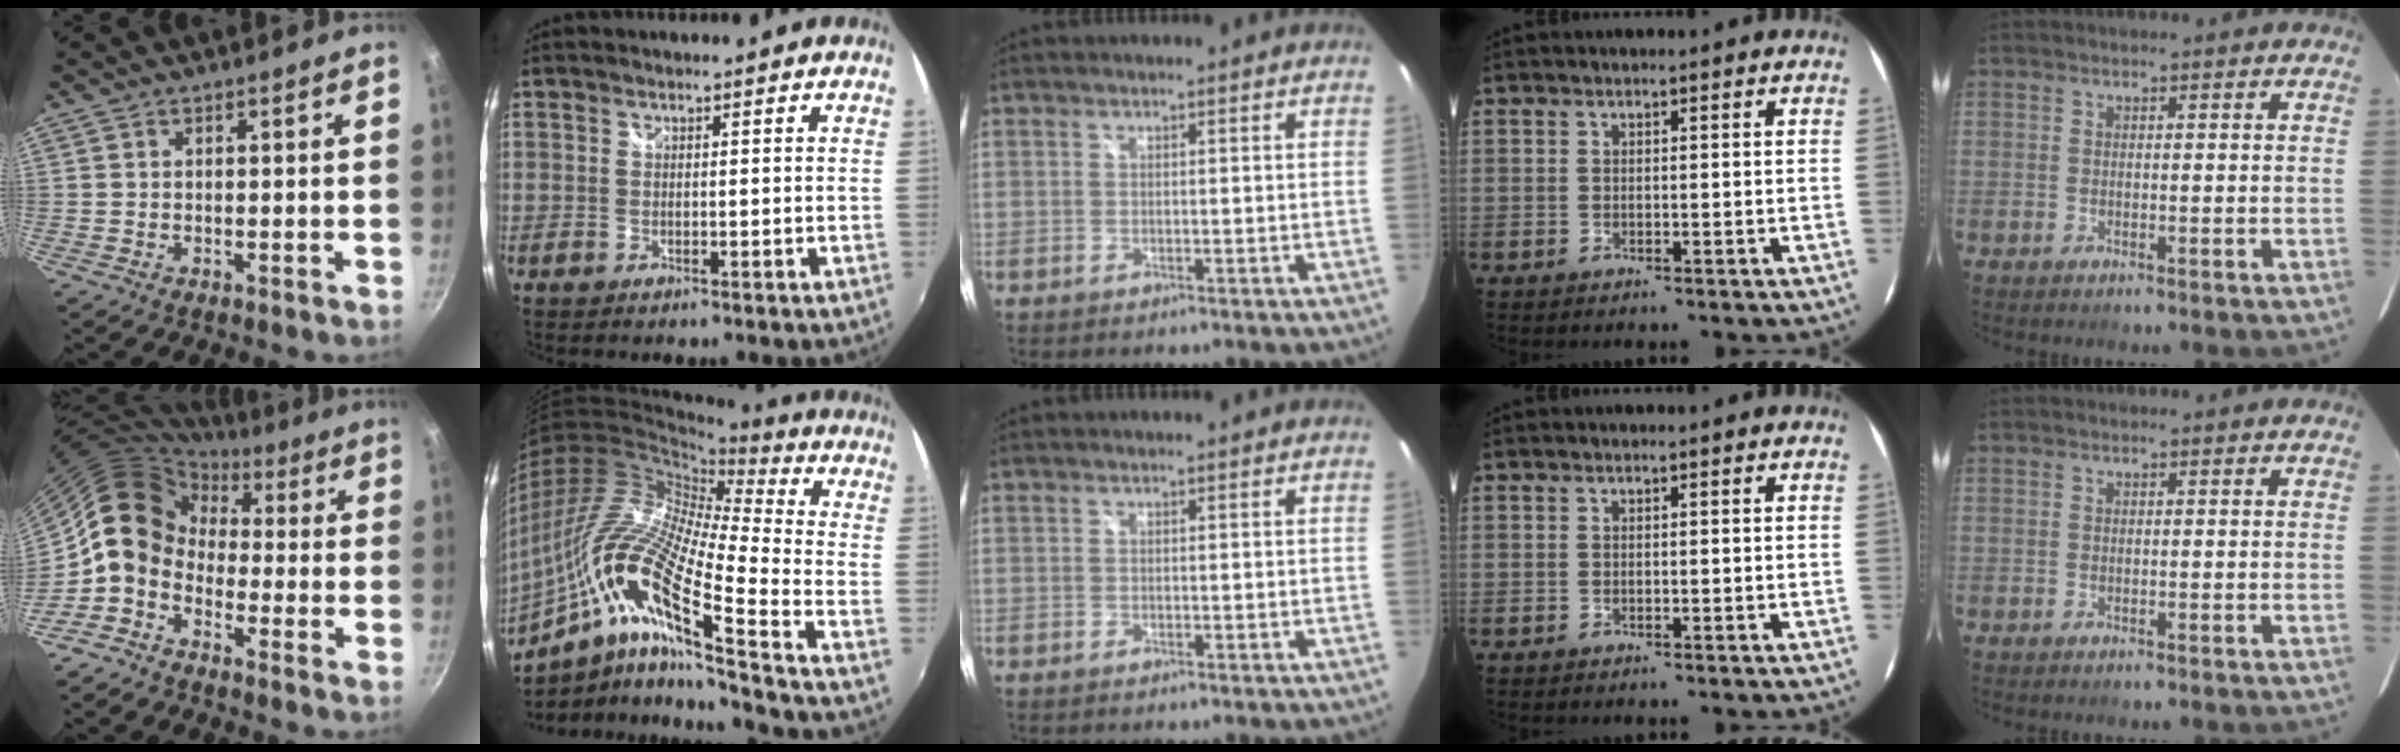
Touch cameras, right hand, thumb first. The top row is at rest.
{"thumb": {"total": 9.7, "force": [-1.2, 7.8, 5.7], "torque": [-0.075, 0.040, -0.049]}, "index": {"total": 23.8, "force": [-10.2, 3.0, 21.3], "torque": [-0.370, -0.053, -0.210]}}